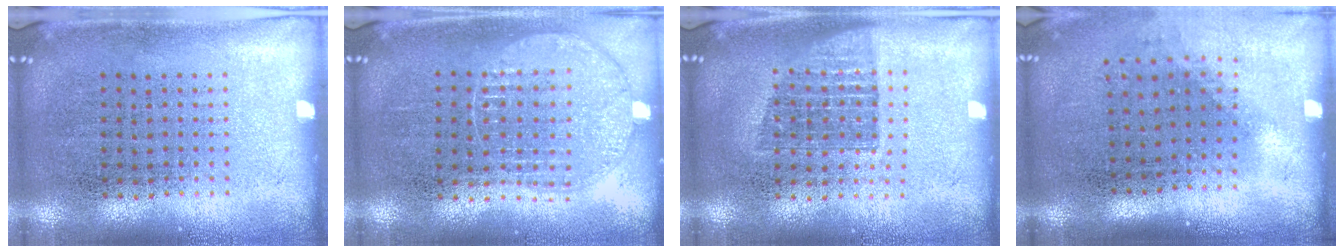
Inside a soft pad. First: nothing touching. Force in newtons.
{"total": 1.0, "press": 1.0, "slide": 0.1}
{"total": 1.3, "press": 1.1, "slide": 0.6}
{"total": 1.2, "press": 0.9, "slide": 0.9}